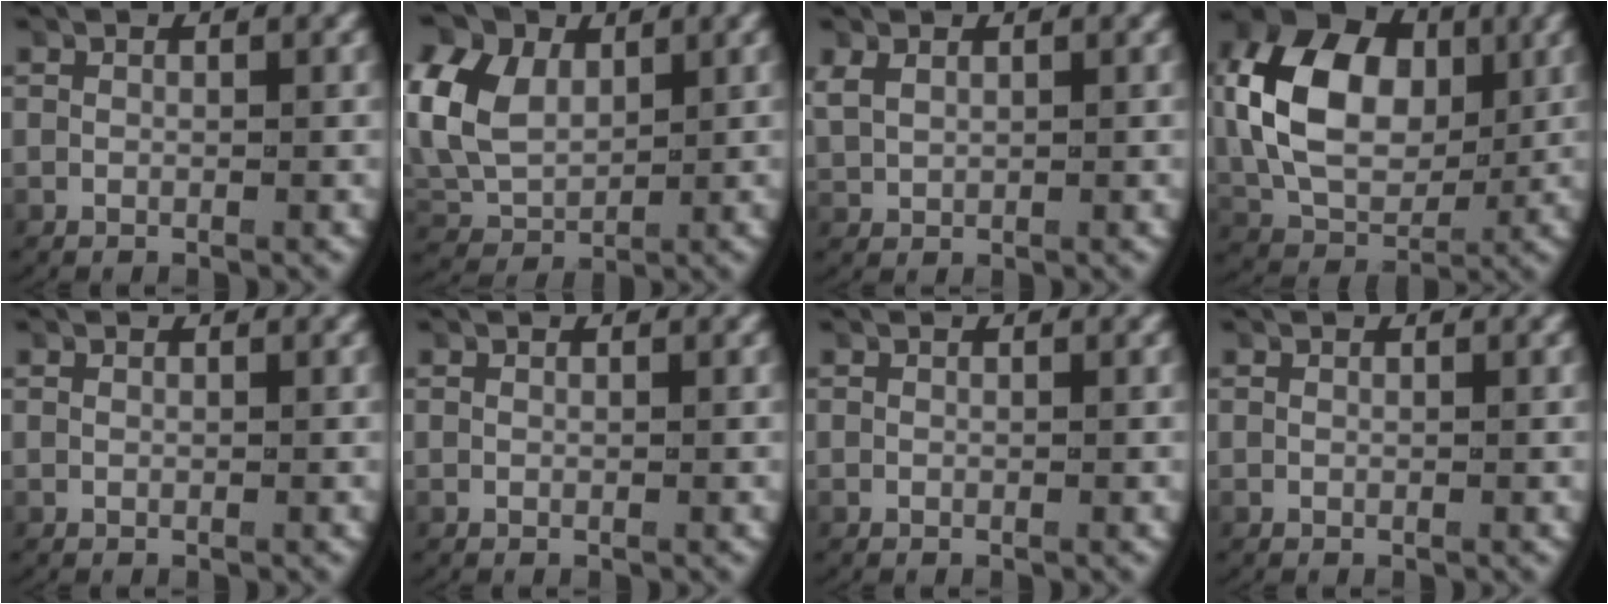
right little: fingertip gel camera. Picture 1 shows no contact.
{"total": 8.6, "force": [1.3, 7.3, 4.4], "torque": [-0.126, -0.012, 0.023]}
{"total": 1.7, "force": [0.8, 1.2, 0.8], "torque": [-0.025, 0.002, 0.025]}
{"total": 10.1, "force": [1.4, 7.2, 7.0], "torque": [-0.144, 0.001, 0.025]}
{"total": 0.0}
{"total": 0.0}
{"total": 0.0}
{"total": 0.0}